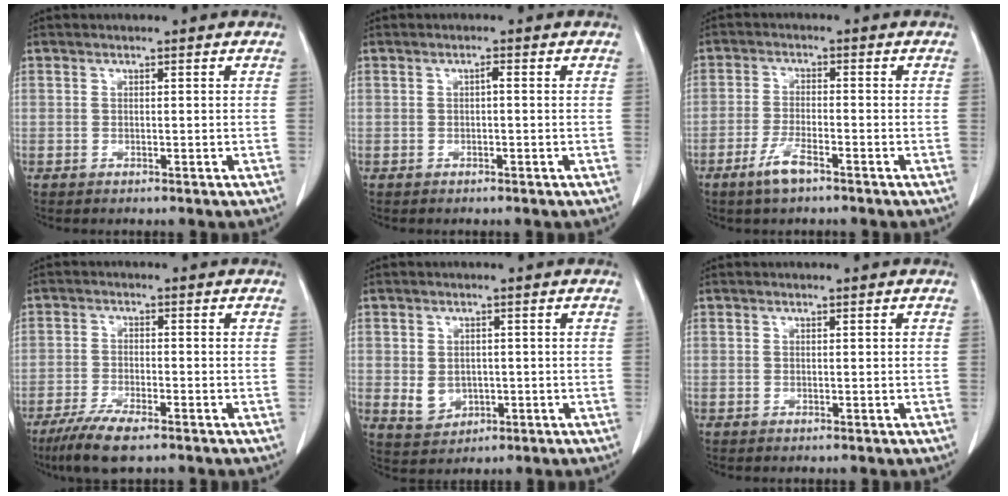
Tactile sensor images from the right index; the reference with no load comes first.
{"total": 0.7, "force": [0.0, 0.1, 0.7], "torque": [-0.011, 0.003, 0.000]}
{"total": 4.5, "force": [-3.0, 0.8, 3.2], "torque": [-0.071, -0.004, -0.057]}
{"total": 6.5, "force": [-4.5, 0.9, 4.6], "torque": [-0.095, -0.015, -0.081]}
{"total": 4.1, "force": [-0.3, 3.6, 2.0], "torque": [-0.038, 0.000, 0.012]}
{"total": 0.0}